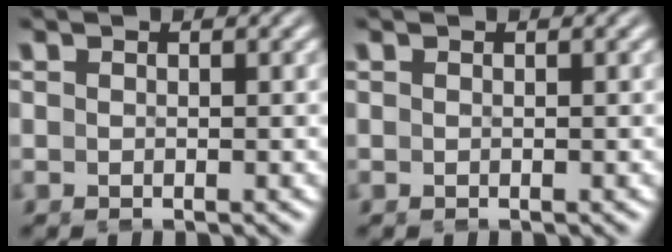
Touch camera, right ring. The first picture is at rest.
{"total": 0.0}